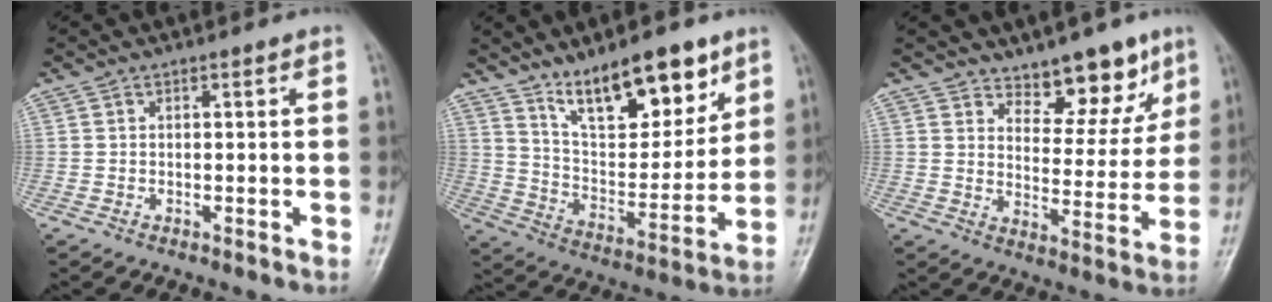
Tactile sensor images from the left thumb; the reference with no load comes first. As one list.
[{"total": 17.4, "force": [11.4, 6.8, 11.3], "torque": [-0.131, -0.069, 0.204]}, {"total": 9.8, "force": [7.1, 4.9, 4.7], "torque": [-0.021, -0.048, 0.109]}]